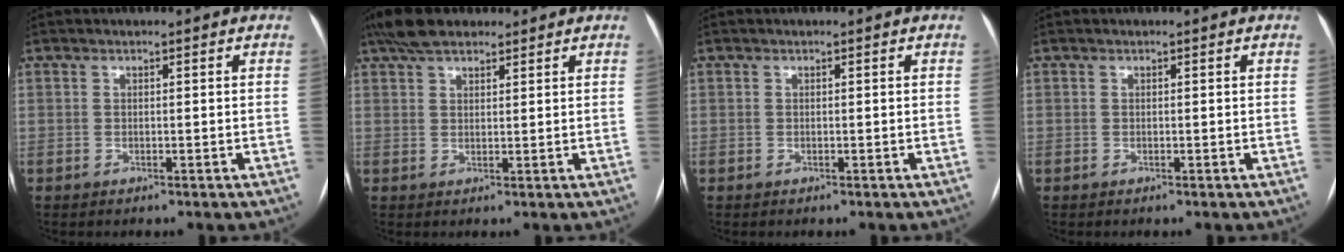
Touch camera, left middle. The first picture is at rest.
{"total": 6.3, "force": [5.0, 2.4, 3.1], "torque": [-0.063, 0.026, 0.093]}
{"total": 0.0}
{"total": 0.0}